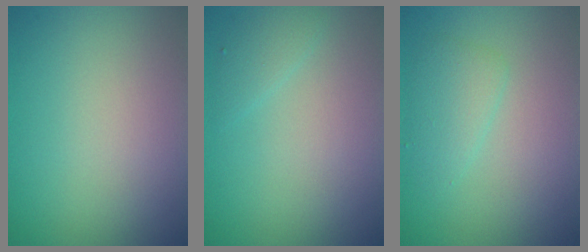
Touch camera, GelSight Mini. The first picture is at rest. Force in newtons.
{"total": 1.2, "press": 1.2, "slide": 0.1}
{"total": 2.1, "press": 2.1, "slide": 0.1}